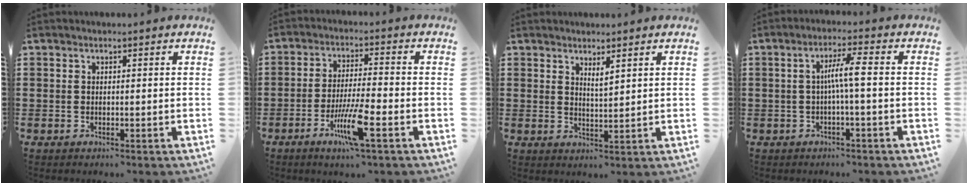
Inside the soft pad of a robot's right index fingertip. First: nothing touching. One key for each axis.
{"total": 8.0, "fx": -3.7, "fy": 1.0, "fz": 7.0, "tx": -0.144, "ty": -0.012, "tz": -0.071}
{"total": 2.1, "fx": 1.7, "fy": 0.3, "fz": 1.2, "tx": -0.025, "ty": 0.003, "tz": 0.030}
{"total": 4.7, "fx": -0.4, "fy": 0.1, "fz": 4.7, "tx": -0.088, "ty": 0.003, "tz": -0.014}